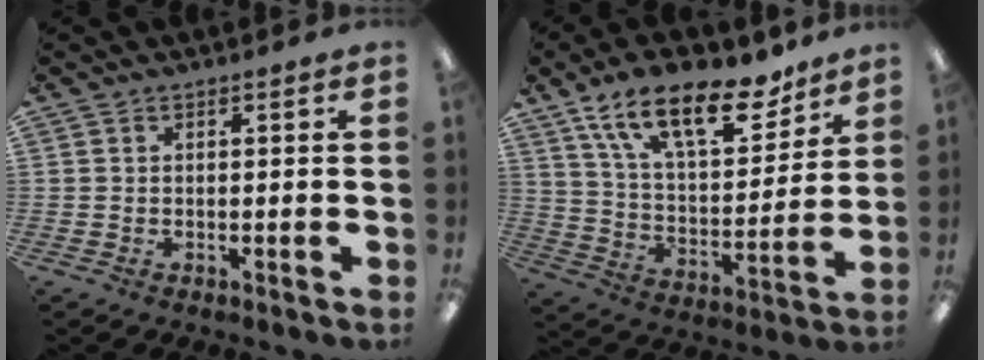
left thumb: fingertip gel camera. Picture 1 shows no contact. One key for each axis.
{"total": 20.3, "fx": 13.7, "fy": 8.5, "fz": 12.3, "tx": -0.203, "ty": -0.073, "tz": 0.236}